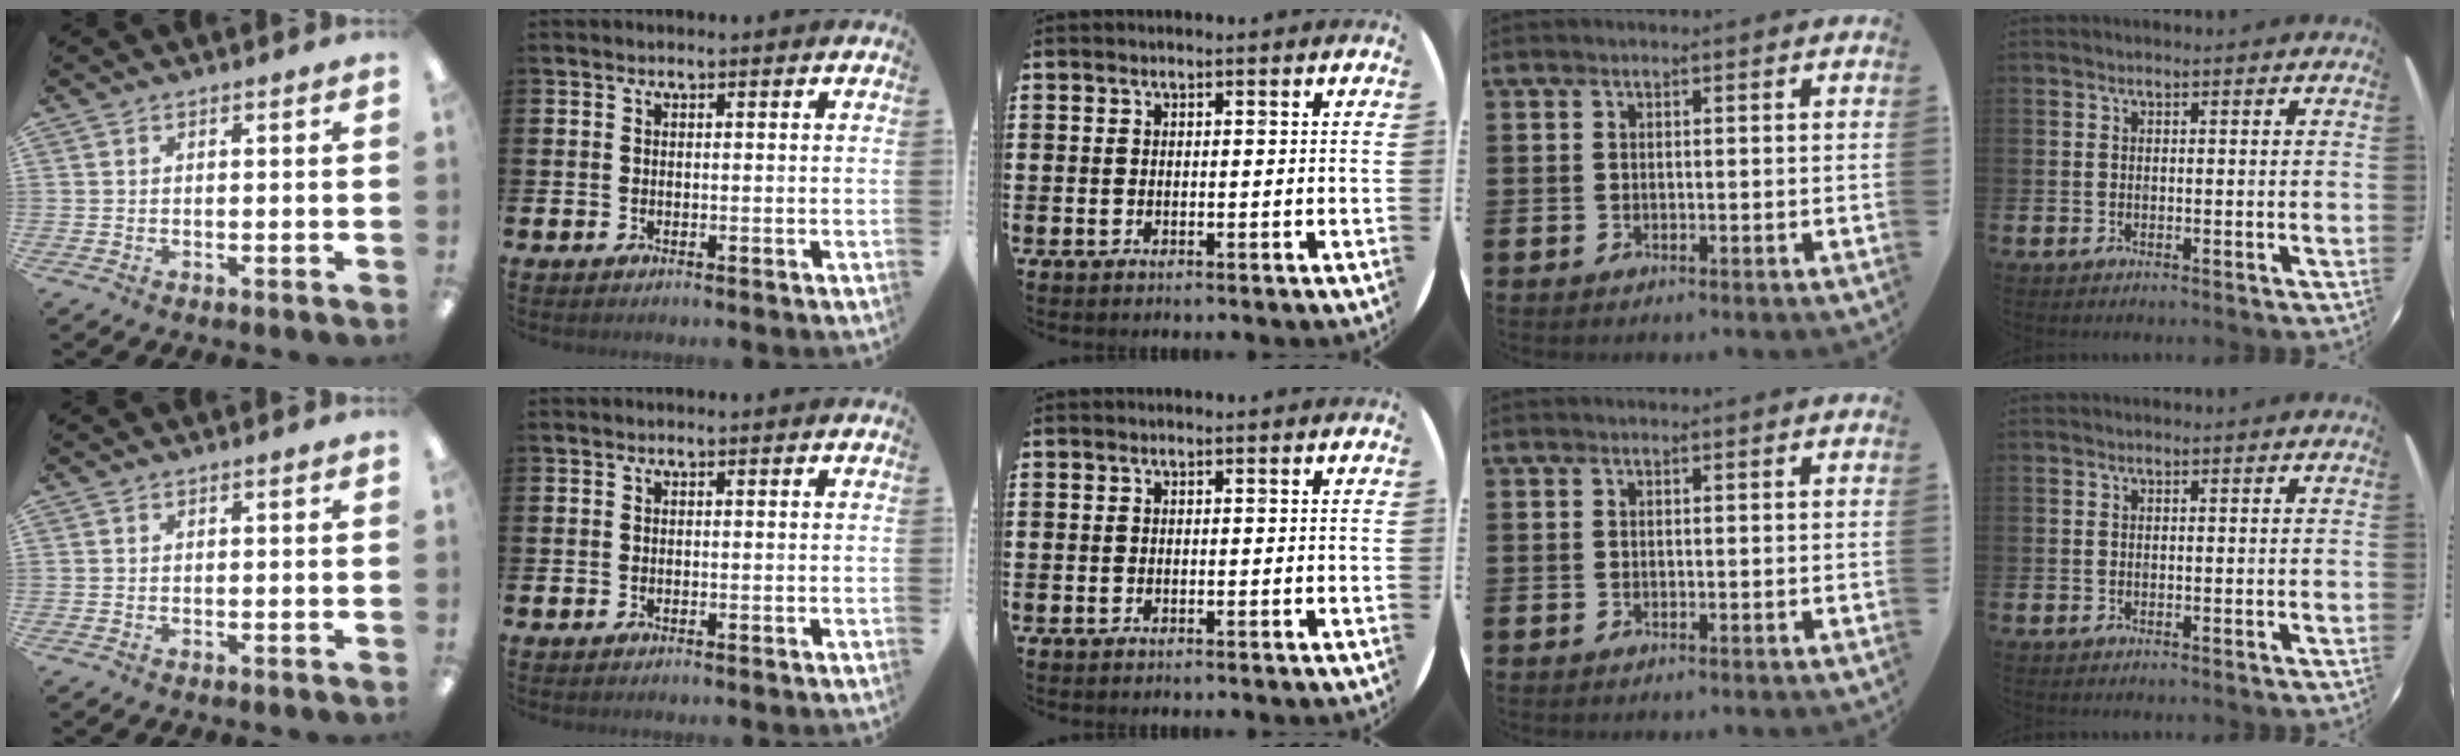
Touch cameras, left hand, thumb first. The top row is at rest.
{}